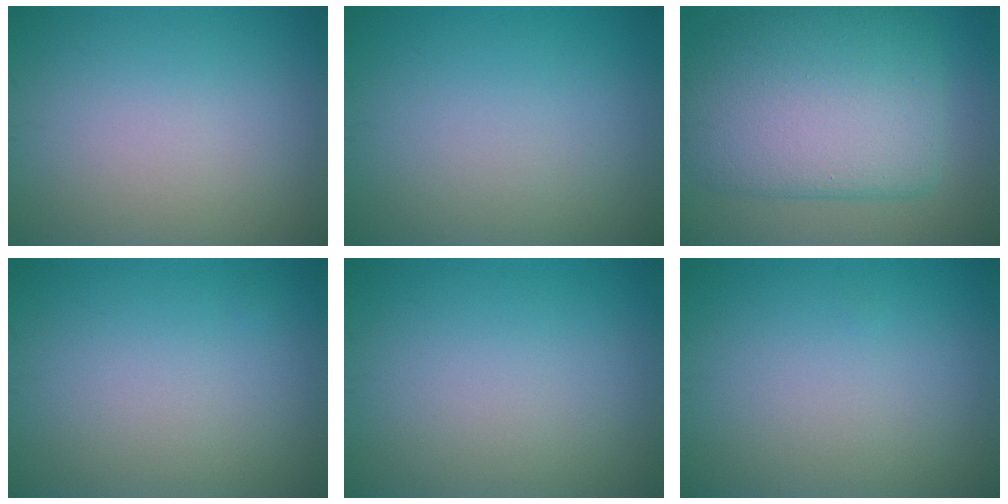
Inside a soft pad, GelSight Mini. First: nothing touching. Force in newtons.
{"total": 0.0}
{"total": 10.8, "press": 10.8, "slide": 0.6}
{"total": 0.0}
{"total": 0.0}
{"total": 0.0}